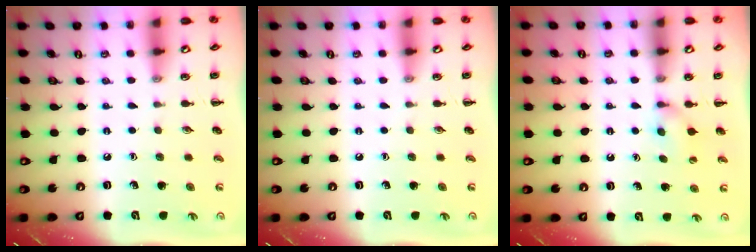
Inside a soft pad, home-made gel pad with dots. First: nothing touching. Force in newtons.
{"total": 0.0}
{"total": 5.5, "press": 5.3, "slide": 1.3}